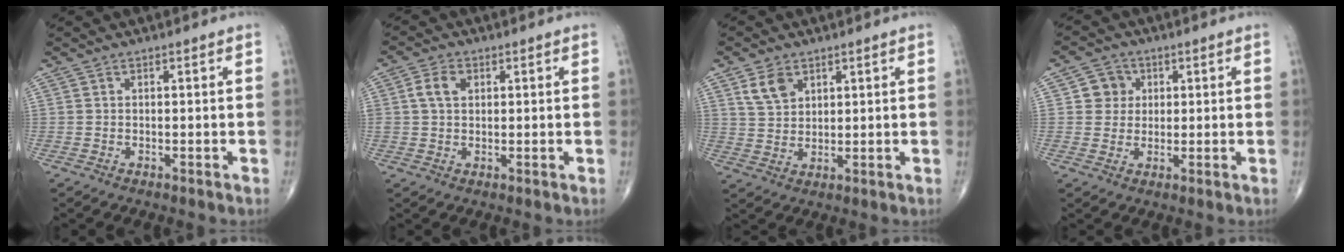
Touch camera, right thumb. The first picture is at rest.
{"total": 4.2, "force": [1.1, 3.0, 2.7], "torque": [-0.051, 0.005, 0.017]}
{"total": 5.3, "force": [2.8, 3.6, 2.7], "torque": [-0.037, -0.013, 0.059]}
{"total": 4.7, "force": [1.1, 4.5, 1.0], "torque": [0.013, 0.003, 0.012]}